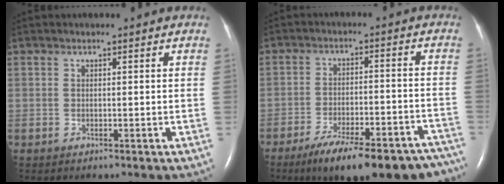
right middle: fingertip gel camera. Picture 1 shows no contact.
{"total": 20.6, "force": [-16.8, 5.4, 10.7], "torque": [-0.104, 0.012, -0.228]}